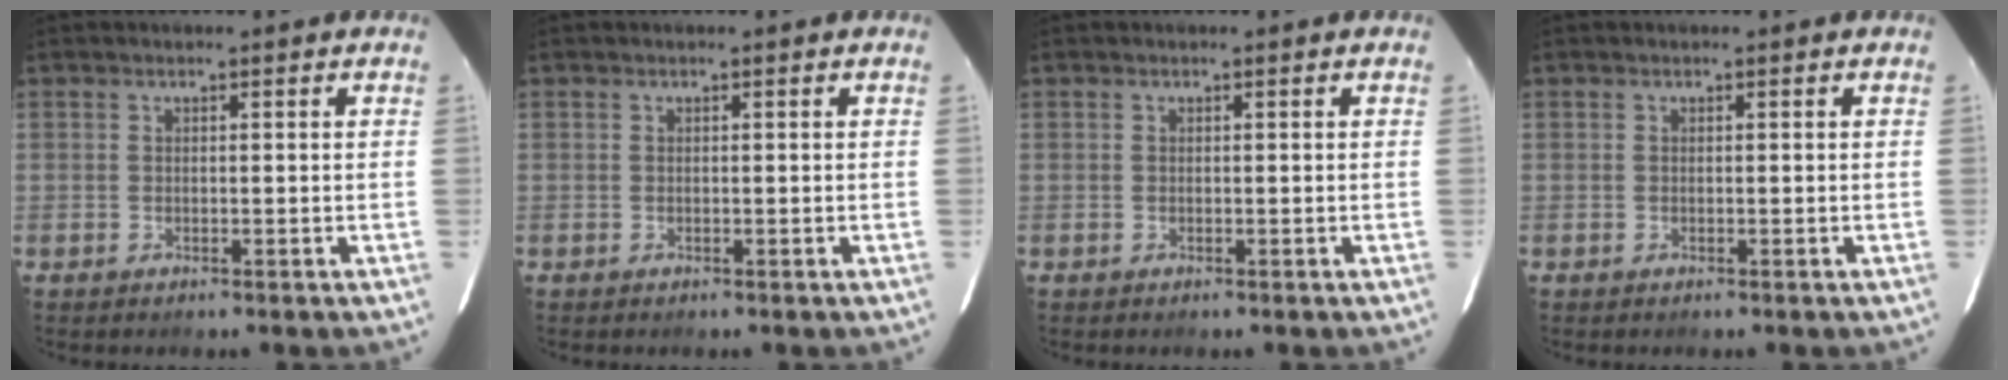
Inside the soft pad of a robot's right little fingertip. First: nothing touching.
{"total": 0.0}
{"total": 0.0}
{"total": 0.0}